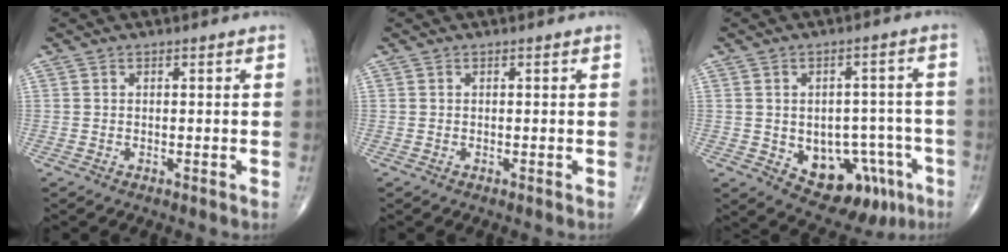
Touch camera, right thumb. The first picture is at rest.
{"total": 0.0}
{"total": 13.9, "force": [-5.1, 9.1, 9.2], "torque": [-0.078, 0.033, -0.053]}